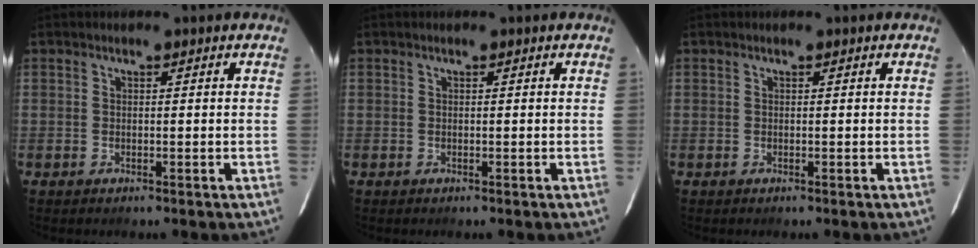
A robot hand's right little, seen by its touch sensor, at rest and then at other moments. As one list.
[{"total": 0.0}, {"total": 0.0}]